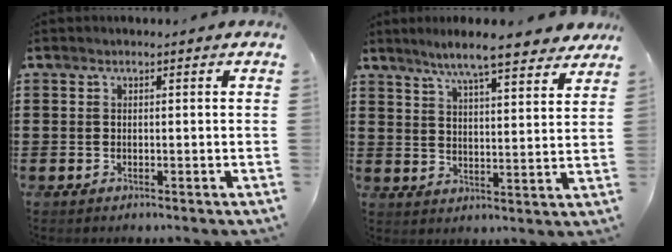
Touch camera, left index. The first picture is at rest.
{"total": 7.9, "force": [6.8, 0.3, 3.9], "torque": [-0.087, -0.024, 0.119]}